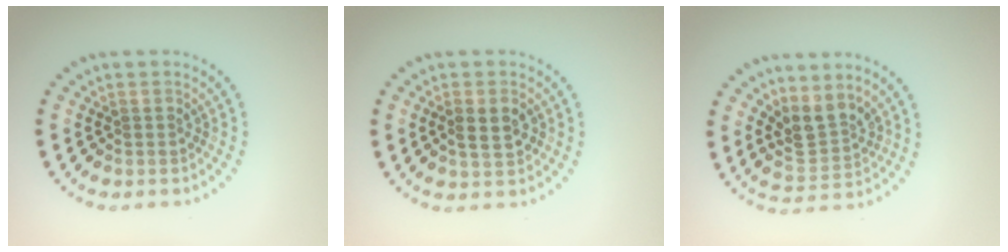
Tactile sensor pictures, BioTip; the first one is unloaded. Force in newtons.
{"total": 2.4, "press": 2.3, "slide": 0.3}
{"total": 3.1, "press": 2.6, "slide": 1.7}